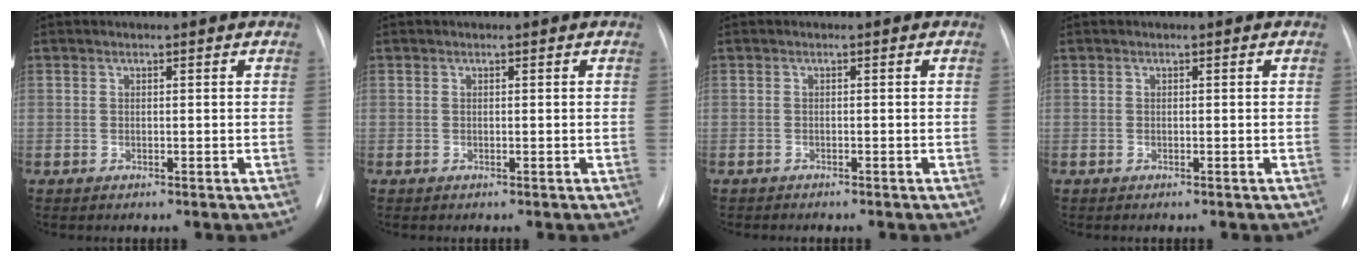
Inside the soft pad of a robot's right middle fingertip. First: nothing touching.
{"total": 0.0}
{"total": 1.1, "force": [-1.0, 0.2, 0.3], "torque": [-0.006, -0.003, -0.014]}
{"total": 0.0}